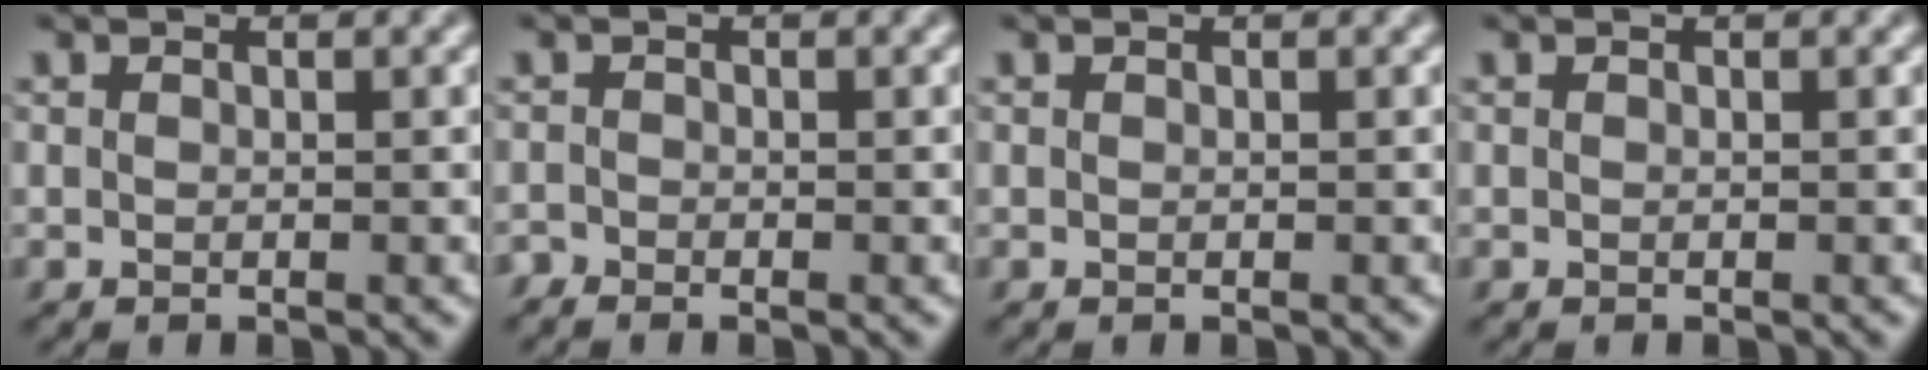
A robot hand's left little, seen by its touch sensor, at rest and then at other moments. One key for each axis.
{"total": 0.8, "fx": -0.7, "fy": 0.3, "fz": 0.1, "tx": -0.001, "ty": 0.000, "tz": -0.017}
{"total": 0.0}
{"total": 0.0}